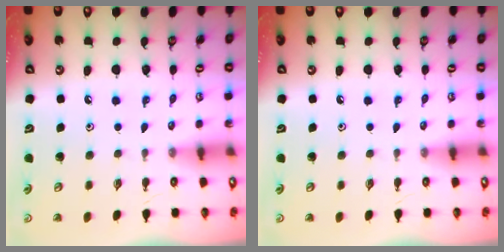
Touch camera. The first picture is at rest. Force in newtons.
{"total": 0.0}